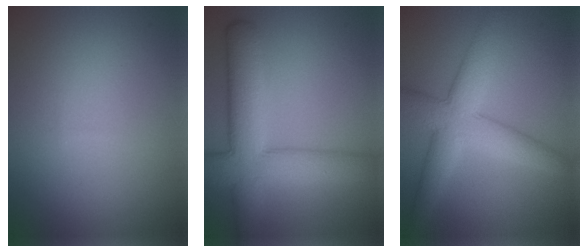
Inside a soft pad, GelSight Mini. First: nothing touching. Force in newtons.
{"total": 8.4, "press": 8.4, "slide": 0.6}
{"total": 6.5, "press": 6.5, "slide": 0.4}